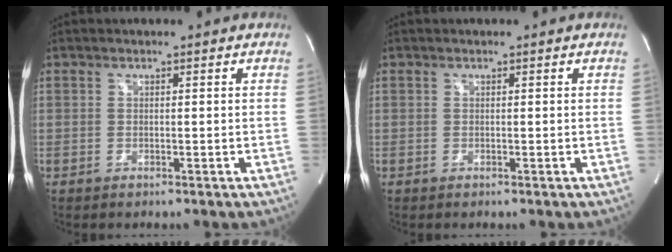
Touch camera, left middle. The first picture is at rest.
{"total": 0.0}